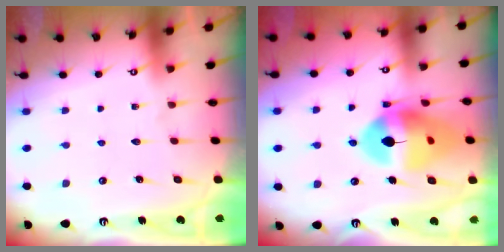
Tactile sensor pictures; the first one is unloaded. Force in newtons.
{"total": 17.3, "press": 17.2, "slide": 2.2}